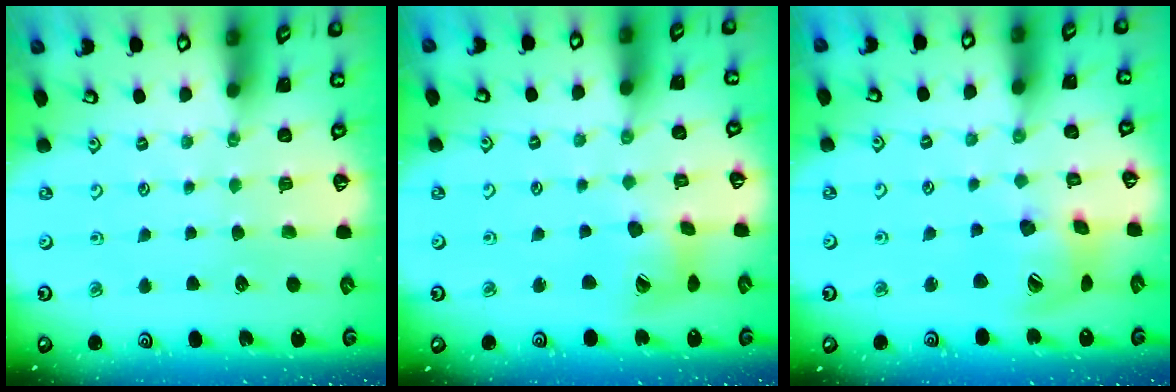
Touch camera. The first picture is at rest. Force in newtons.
{"total": 12.0, "press": 11.9, "slide": 1.4}
{"total": 16.7, "press": 16.5, "slide": 2.6}